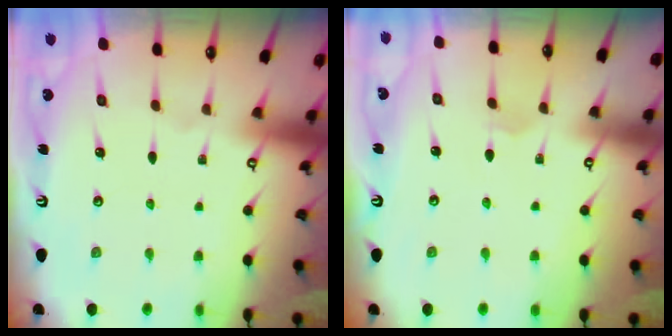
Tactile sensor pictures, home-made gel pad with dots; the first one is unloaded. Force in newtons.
{"total": 3.5, "press": 3.5, "slide": 0.3}